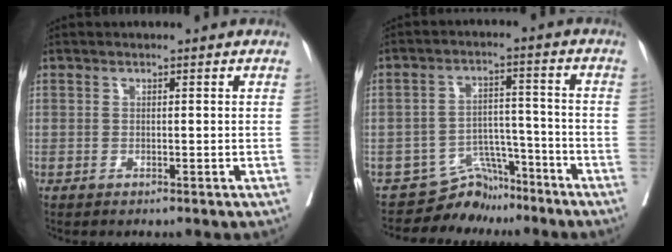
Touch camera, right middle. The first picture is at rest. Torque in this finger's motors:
{"motor_torque": [-0.09, -0.01, -0.01, -0.04]}